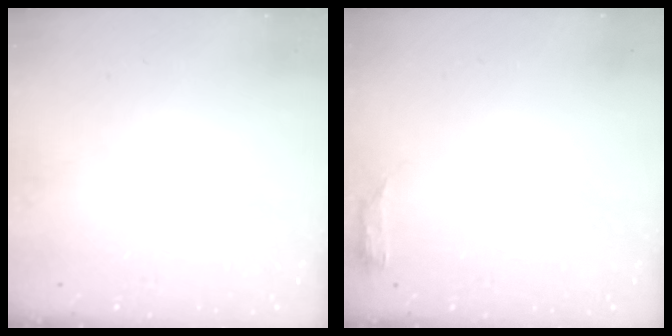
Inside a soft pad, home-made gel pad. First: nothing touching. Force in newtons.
{"total": 5.1, "press": 5.0, "slide": 0.9}